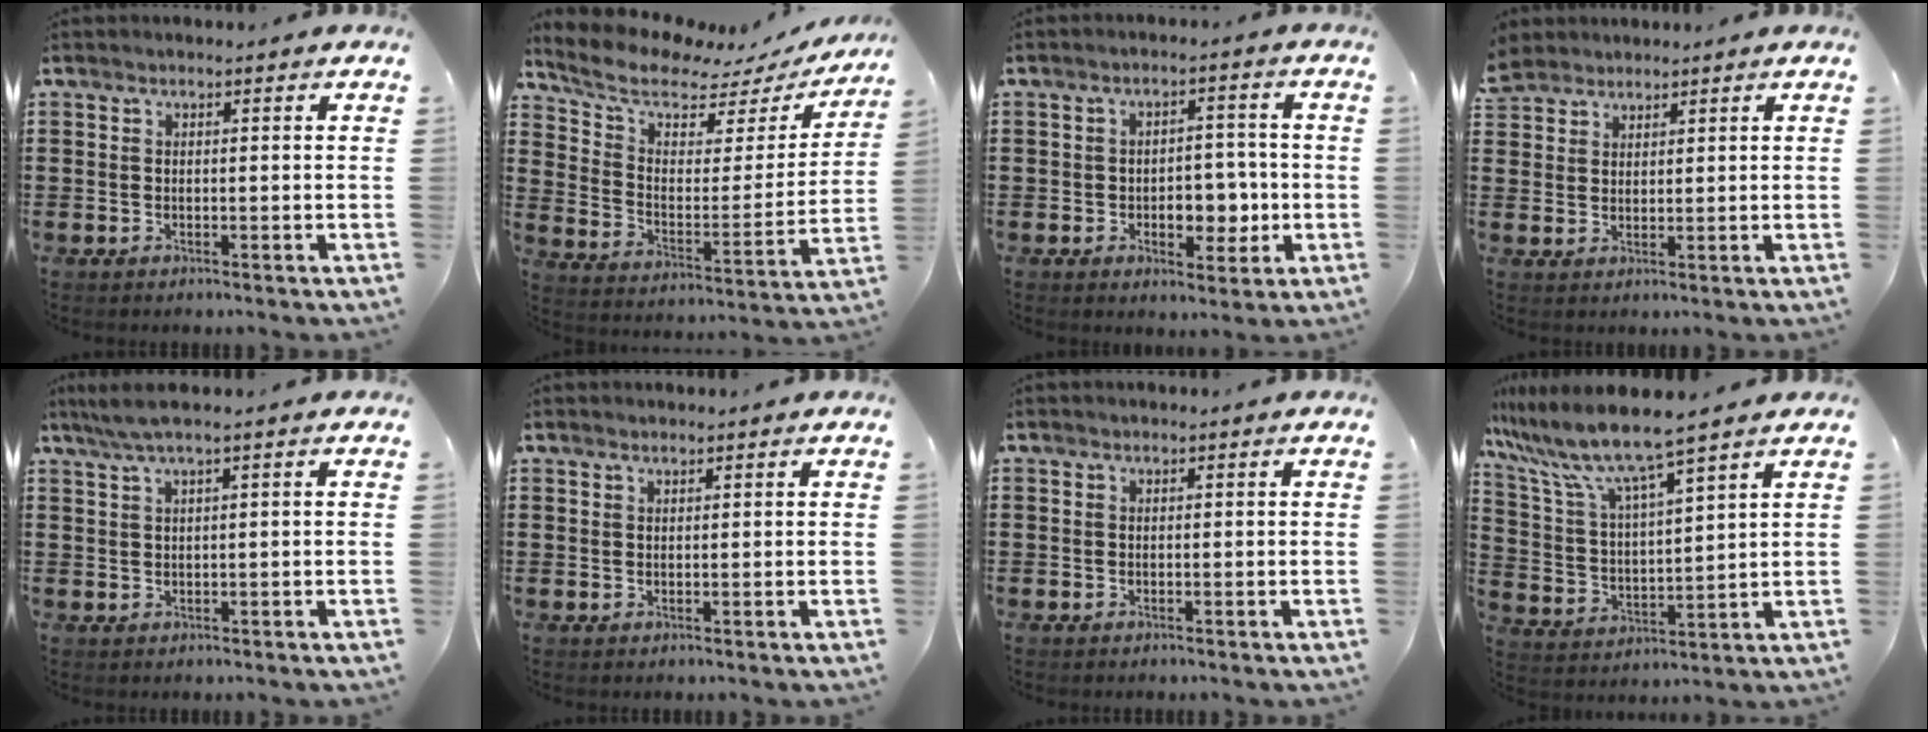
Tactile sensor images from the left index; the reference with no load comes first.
{"total": 7.9, "force": [6.6, 3.1, 3.1], "torque": [-0.089, -0.042, 0.111]}
{"total": 6.2, "force": [-1.5, 4.0, 4.6], "torque": [-0.069, 0.005, -0.030]}
{"total": 2.9, "force": [2.5, 1.4, -0.2], "torque": [-0.007, 0.004, 0.050]}
{"total": 2.3, "force": [1.0, -0.2, 2.1], "torque": [-0.039, -0.002, 0.019]}
{"total": 0.7, "force": [0.6, 0.1, 0.2], "torque": [-0.007, -0.001, 0.013]}
{"total": 0.0}
{"total": 8.0, "force": [6.9, -0.2, 4.1], "torque": [-0.111, -0.043, 0.112]}